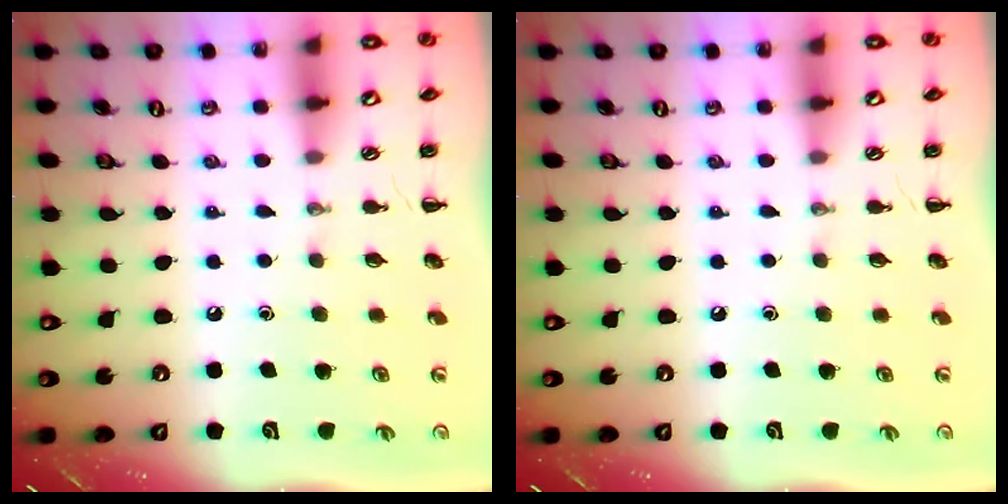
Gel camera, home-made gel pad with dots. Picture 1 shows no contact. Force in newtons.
{"total": 0.0}